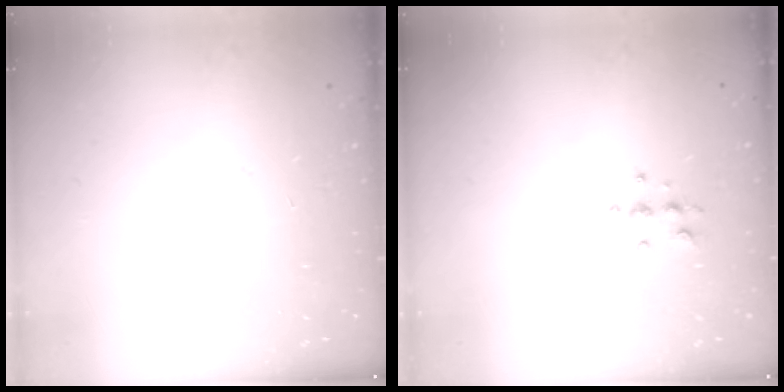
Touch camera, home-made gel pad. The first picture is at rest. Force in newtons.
{"total": 5.4, "press": 5.4, "slide": 0.7}